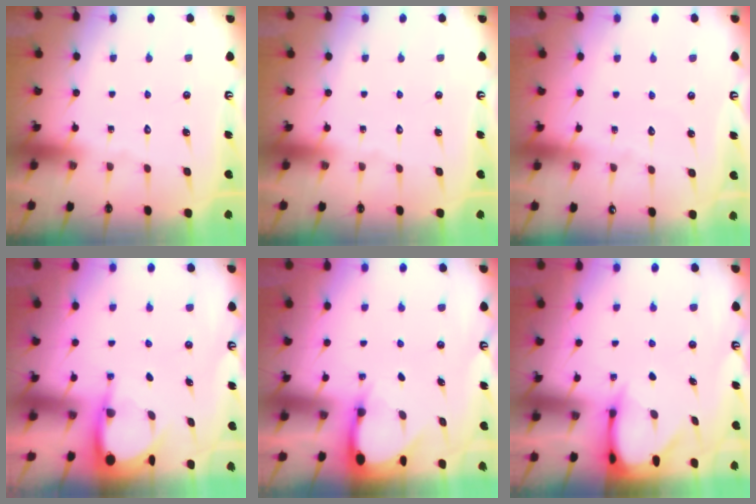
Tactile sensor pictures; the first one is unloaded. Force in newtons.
{"total": 0.0}
{"total": 2.4, "press": 2.4, "slide": 0.2}
{"total": 3.9, "press": 3.9, "slide": 0.3}
{"total": 3.3, "press": 3.3, "slide": 0.2}
{"total": 3.3, "press": 3.3, "slide": 0.3}